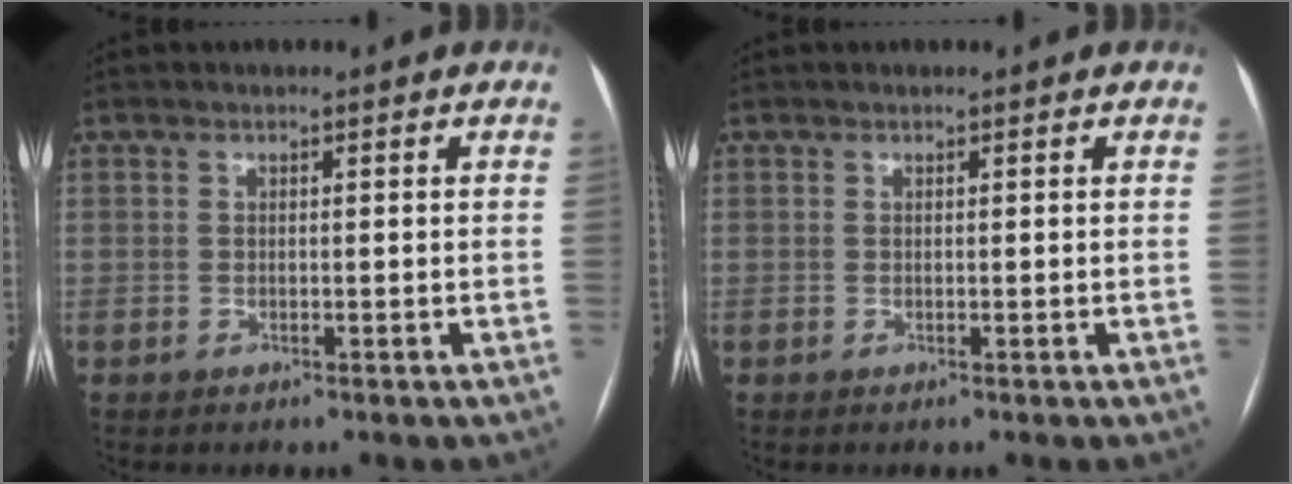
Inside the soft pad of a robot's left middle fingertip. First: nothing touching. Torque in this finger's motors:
{"motor_torque": [-0.09, 0.04, -0.02, 0.01]}